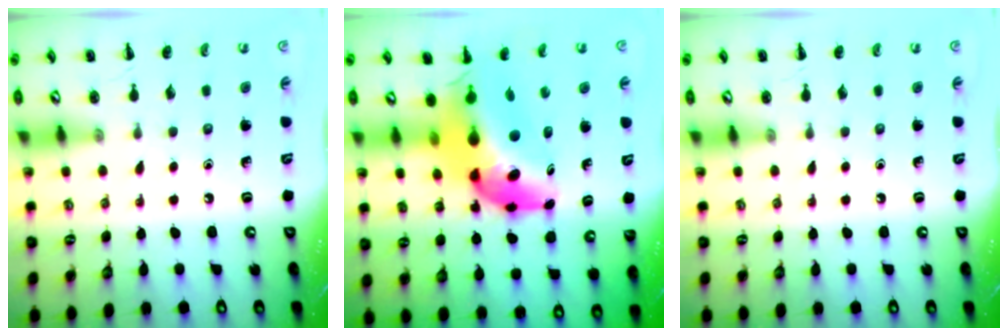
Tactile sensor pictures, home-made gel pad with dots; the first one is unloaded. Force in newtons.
{"total": 15.9, "press": 15.2, "slide": 4.7}
{"total": 0.0}